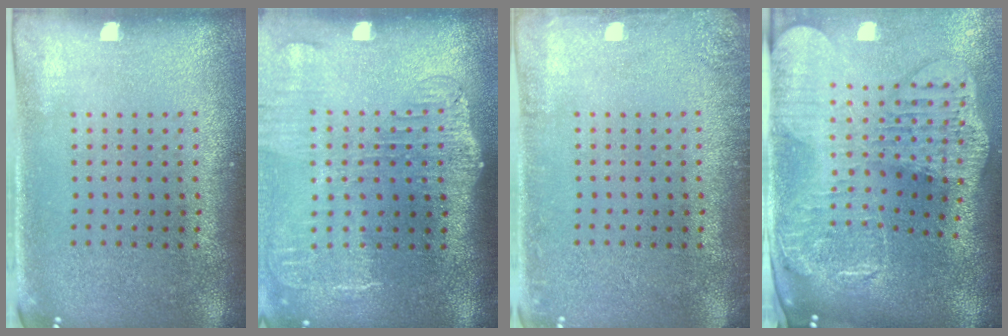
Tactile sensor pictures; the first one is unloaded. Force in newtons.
{"total": 2.1, "press": 1.7, "slide": 1.2}
{"total": 1.5, "press": 1.5, "slide": 0.2}
{"total": 3.7, "press": 3.0, "slide": 2.3}